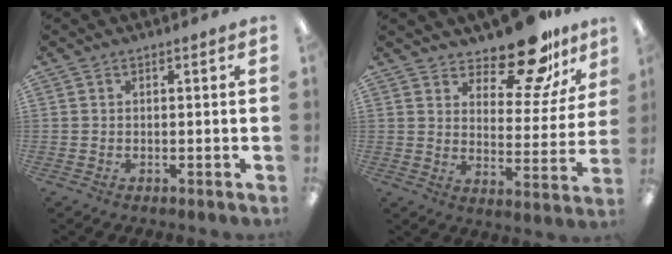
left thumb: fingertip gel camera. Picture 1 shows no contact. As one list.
[{"total": 15.7, "force": [12.9, 5.5, 7.1], "torque": [-0.099, -0.096, 0.220]}]